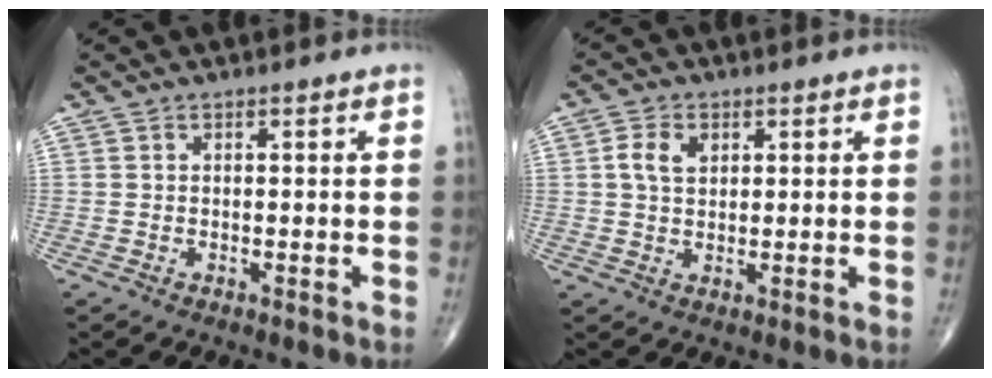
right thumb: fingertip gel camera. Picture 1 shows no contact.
{"total": 4.5, "force": [1.3, 3.1, 3.0], "torque": [-0.054, 0.001, 0.023]}